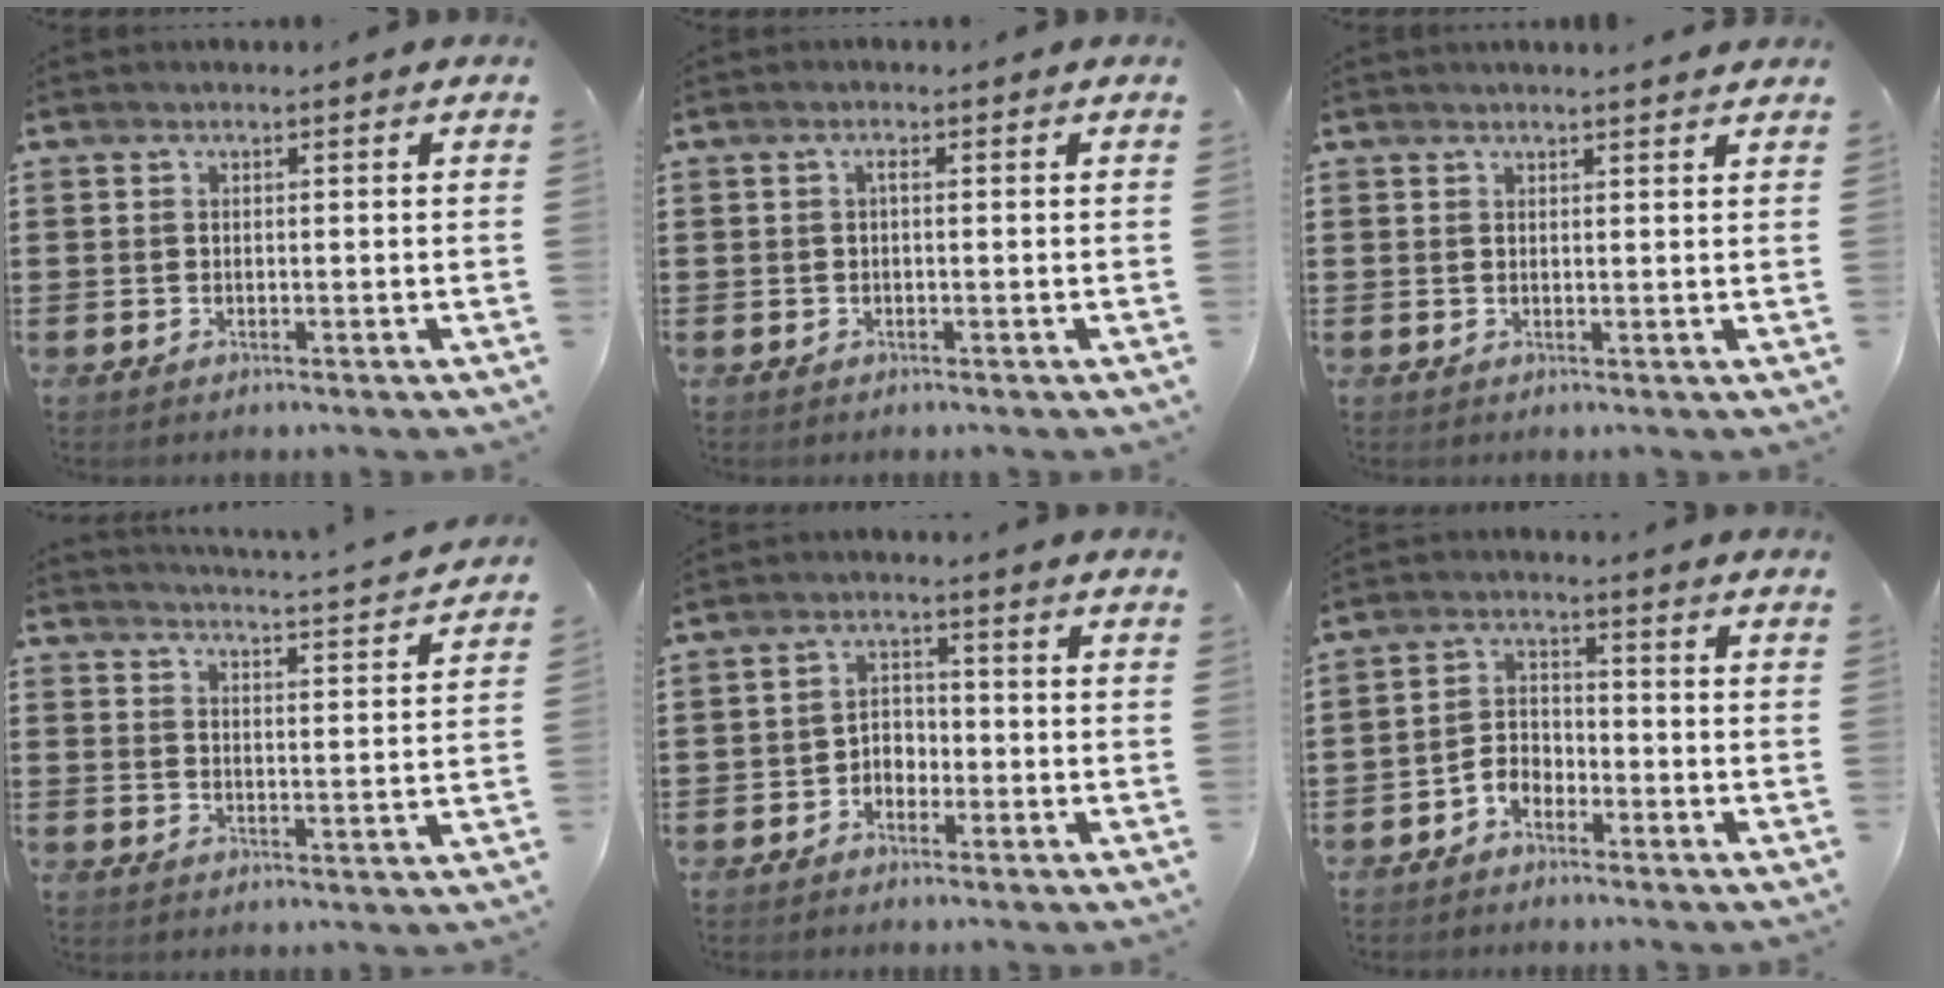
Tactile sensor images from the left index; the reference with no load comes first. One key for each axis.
{"total": 0.9, "fx": -0.1, "fy": 0.3, "fz": 0.8, "tx": -0.018, "ty": 0.000, "tz": -0.002}
{"total": 1.3, "fx": 1.2, "fy": -0.1, "fz": 0.4, "tx": -0.010, "ty": -0.001, "tz": 0.024}
{"total": 3.4, "fx": 3.3, "fy": -0.7, "fz": 0.4, "tx": -0.019, "ty": -0.036, "tz": 0.052}
{"total": 2.7, "fx": -1.8, "fy": 1.8, "fz": 1.0, "tx": -0.025, "ty": 0.008, "tz": -0.040}
{"total": 3.3, "fx": -2.6, "fy": 1.7, "fz": 1.1, "tx": -0.033, "ty": 0.006, "tz": -0.057}